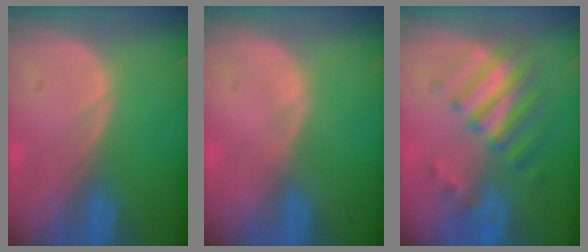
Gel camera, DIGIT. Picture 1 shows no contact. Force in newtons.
{"total": 0.0}
{"total": 7.8, "press": 6.9, "slide": 3.6}